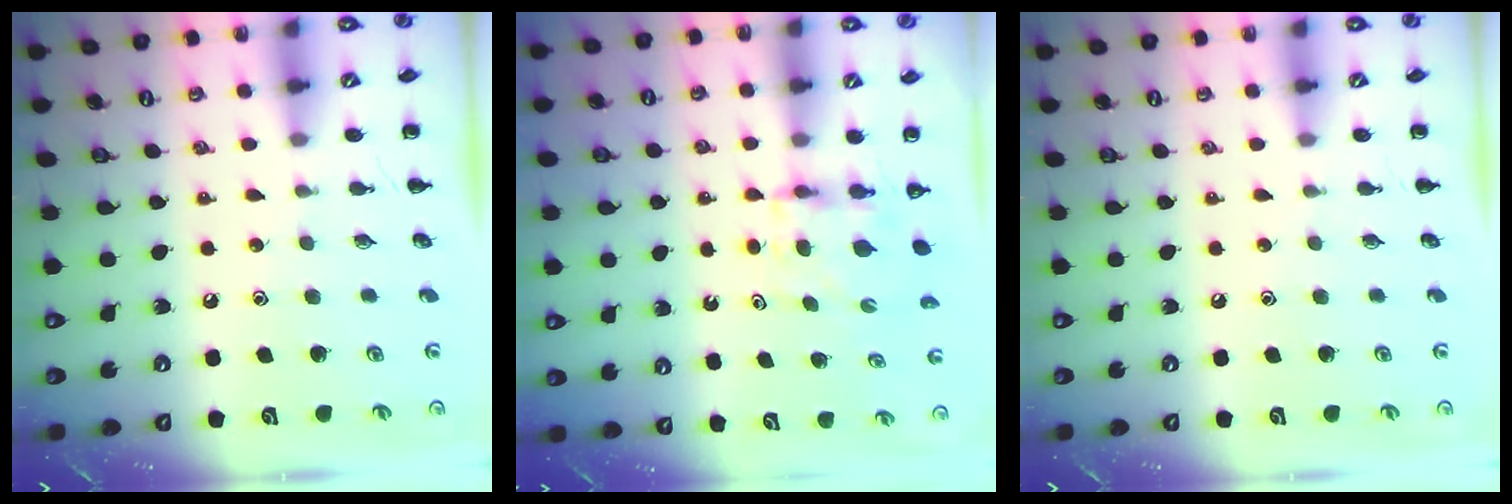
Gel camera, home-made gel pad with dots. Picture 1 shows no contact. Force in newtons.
{"total": 6.3, "press": 6.3, "slide": 0.7}
{"total": 0.0}